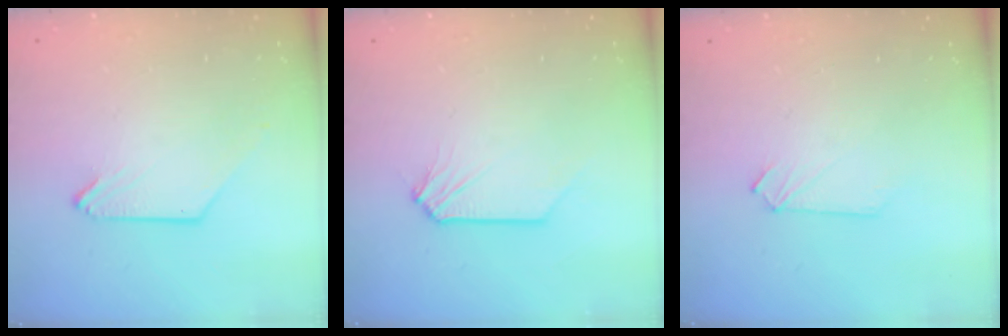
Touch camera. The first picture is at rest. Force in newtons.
{"total": 0.0}
{"total": 2.6, "press": 2.6, "slide": 0.6}